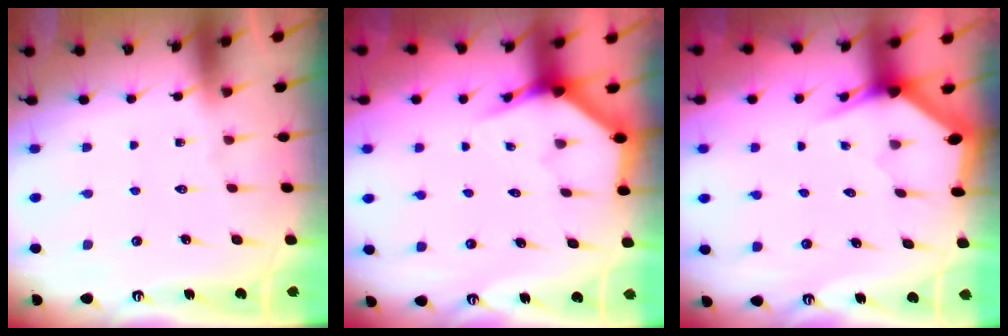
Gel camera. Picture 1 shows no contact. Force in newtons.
{"total": 3.9, "press": 3.9, "slide": 0.2}
{"total": 3.1, "press": 3.1, "slide": 0.1}